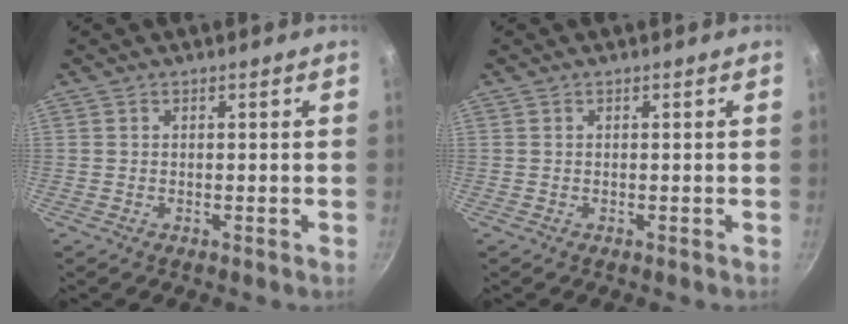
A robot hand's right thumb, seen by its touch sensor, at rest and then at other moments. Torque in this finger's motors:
{"motor_torque": [0.00, 0.00, -0.02, 0.02, 0.00]}